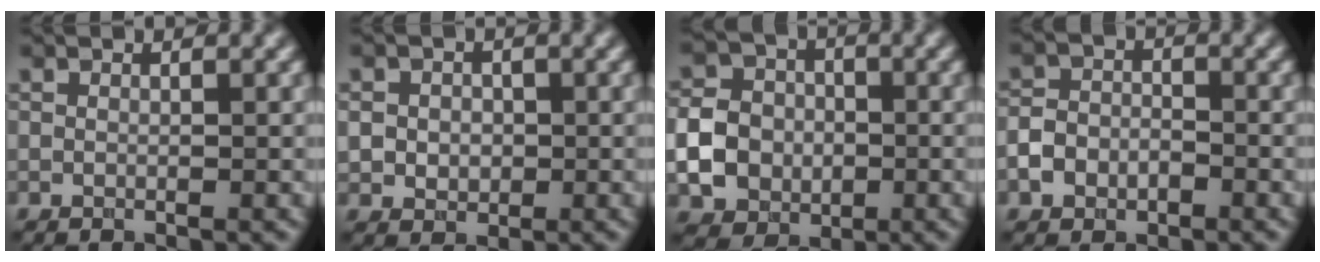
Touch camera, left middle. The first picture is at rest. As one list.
[{"total": 3.3, "force": [0.1, 2.9, 1.6], "torque": [-0.027, 0.004, -0.008]}, {"total": 5.8, "force": [-1.2, 5.0, 2.8], "torque": [-0.063, 0.000, -0.031]}, {"total": 2.9, "force": [-1.4, 2.2, 1.3], "torque": [-0.023, 0.004, -0.032]}]